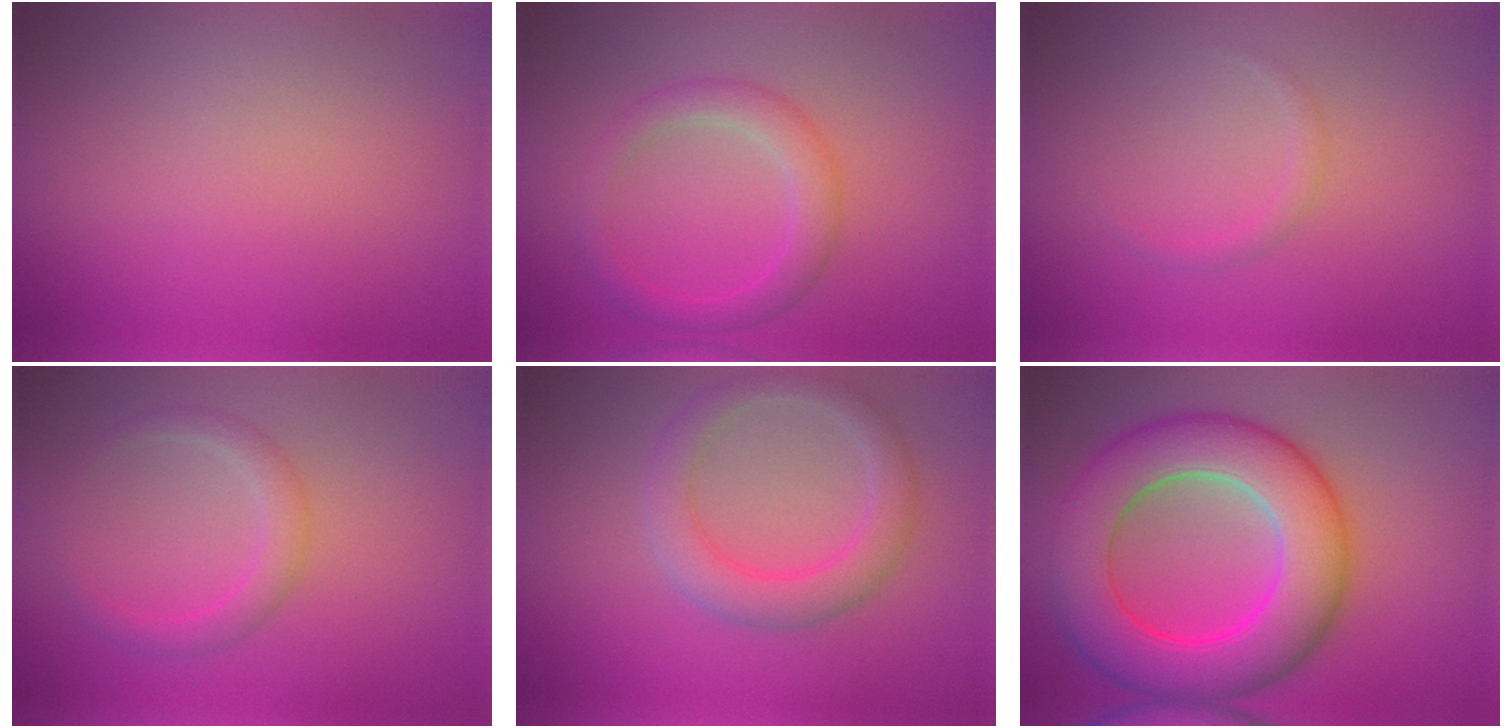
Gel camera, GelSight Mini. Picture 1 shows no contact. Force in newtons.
{"total": 2.8, "press": 2.8, "slide": 0.1}
{"total": 0.8, "press": 0.8, "slide": 0.1}
{"total": 2.1, "press": 2.1, "slide": 0.0}
{"total": 3.5, "press": 3.5, "slide": 0.2}
{"total": 10.7, "press": 10.7, "slide": 0.4}